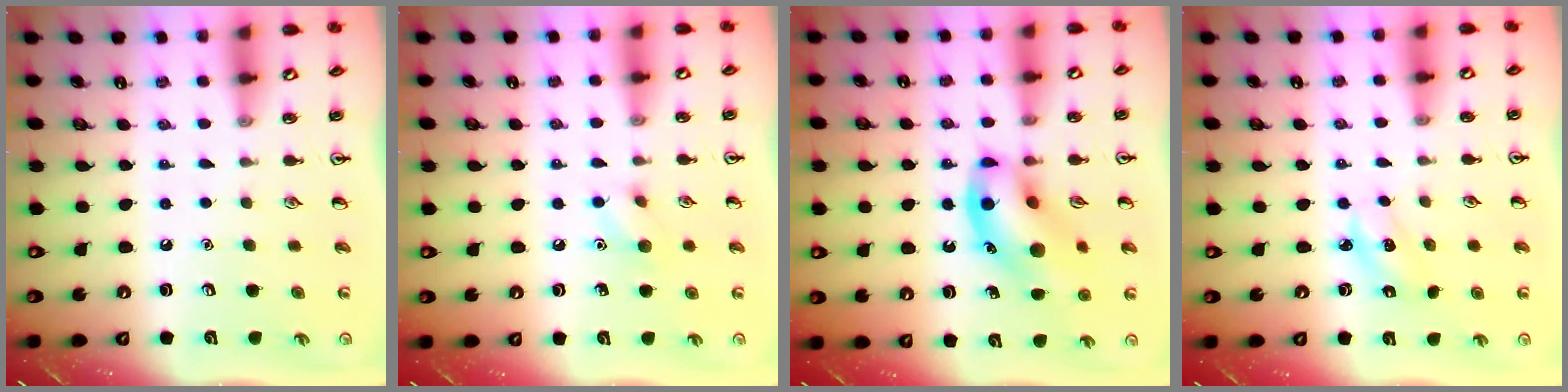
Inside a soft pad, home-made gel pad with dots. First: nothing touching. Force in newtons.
{"total": 6.3, "press": 6.2, "slide": 1.1}
{"total": 13.8, "press": 13.6, "slide": 1.9}
{"total": 2.5, "press": 2.4, "slide": 0.5}